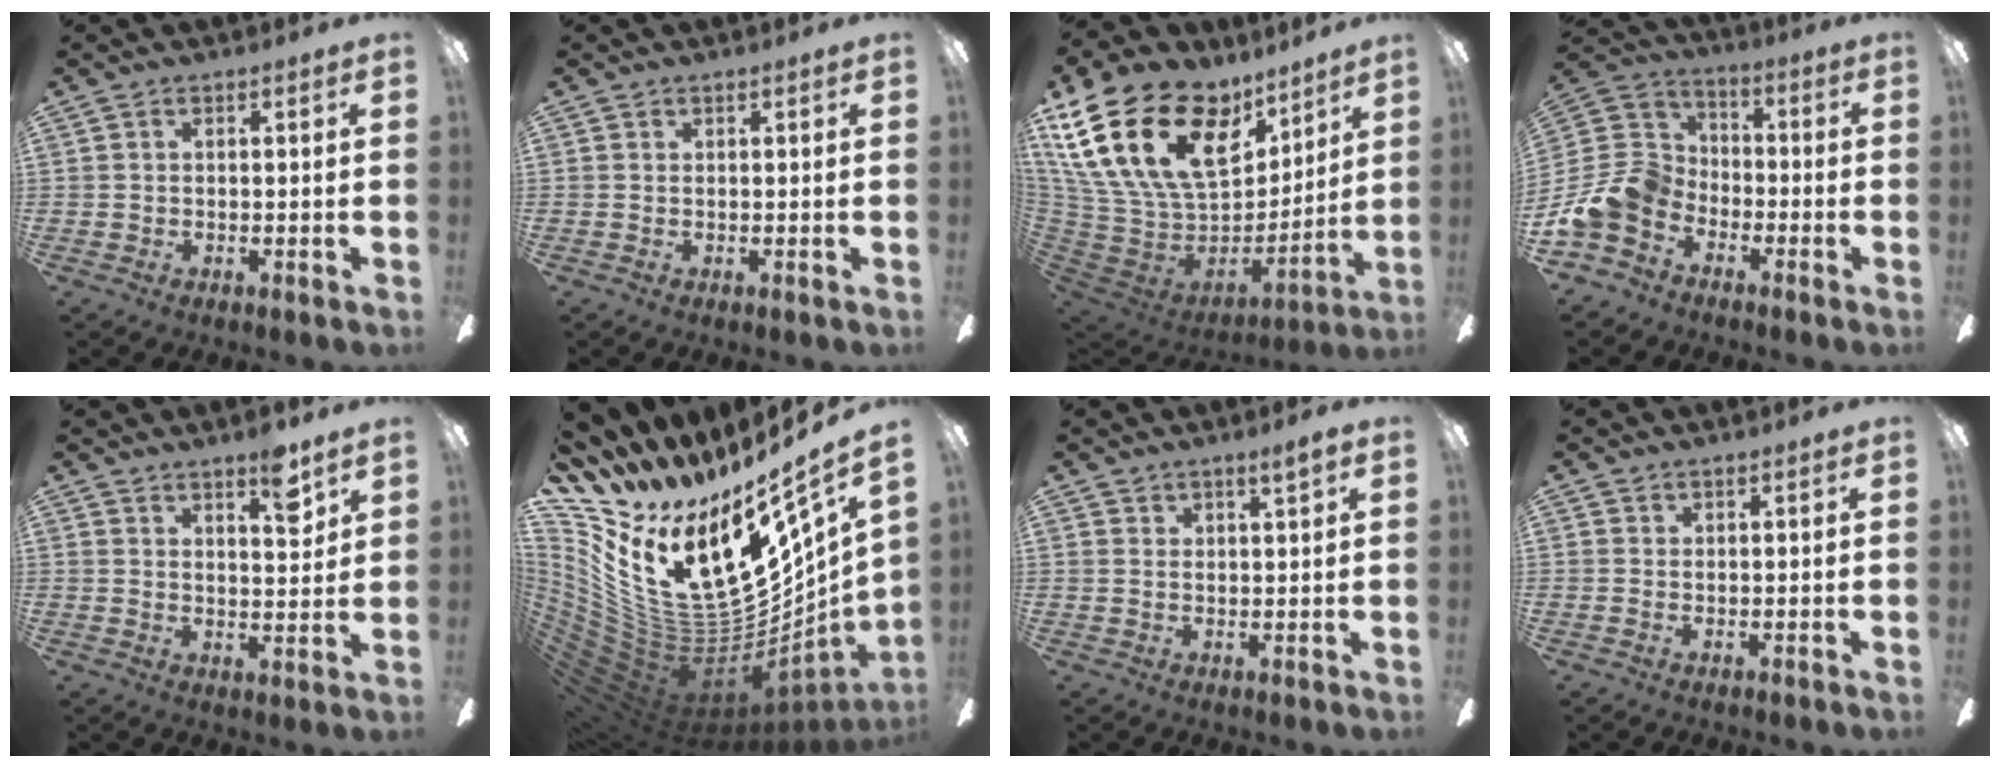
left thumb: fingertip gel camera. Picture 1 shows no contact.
{"total": 0.0}
{"total": 27.7, "force": [13.5, 16.8, 17.4], "torque": [-0.358, -0.063, 0.267]}
{"total": 12.8, "force": [-6.4, 9.3, 6.1], "torque": [-0.143, 0.038, -0.119]}
{"total": 7.2, "force": [5.3, 1.7, 4.5], "torque": [-0.045, -0.033, 0.082]}
{"total": 27.1, "force": [7.6, 13.4, 22.3], "torque": [-0.411, -0.130, 0.204]}
{"total": 2.5, "force": [2.1, -0.1, 1.3], "torque": [-0.030, -0.005, 0.036]}
{"total": 0.7, "force": [0.5, 0.0, 0.4], "torque": [-0.009, -0.002, 0.009]}